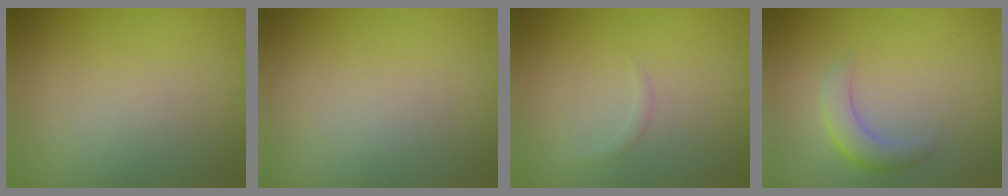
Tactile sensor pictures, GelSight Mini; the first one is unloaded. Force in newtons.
{"total": 0.0}
{"total": 0.6, "press": 0.6, "slide": 0.1}
{"total": 2.5, "press": 2.5, "slide": 0.0}